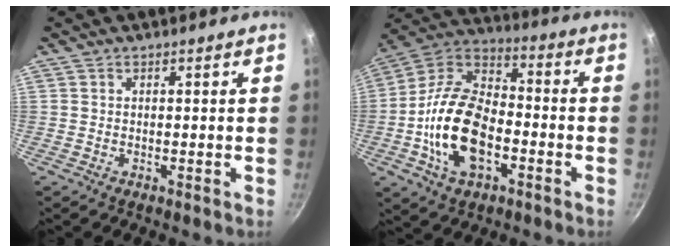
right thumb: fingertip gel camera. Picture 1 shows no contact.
{"total": 18.8, "force": [-4.9, 11.2, 14.3], "torque": [-0.250, 0.038, -0.105]}